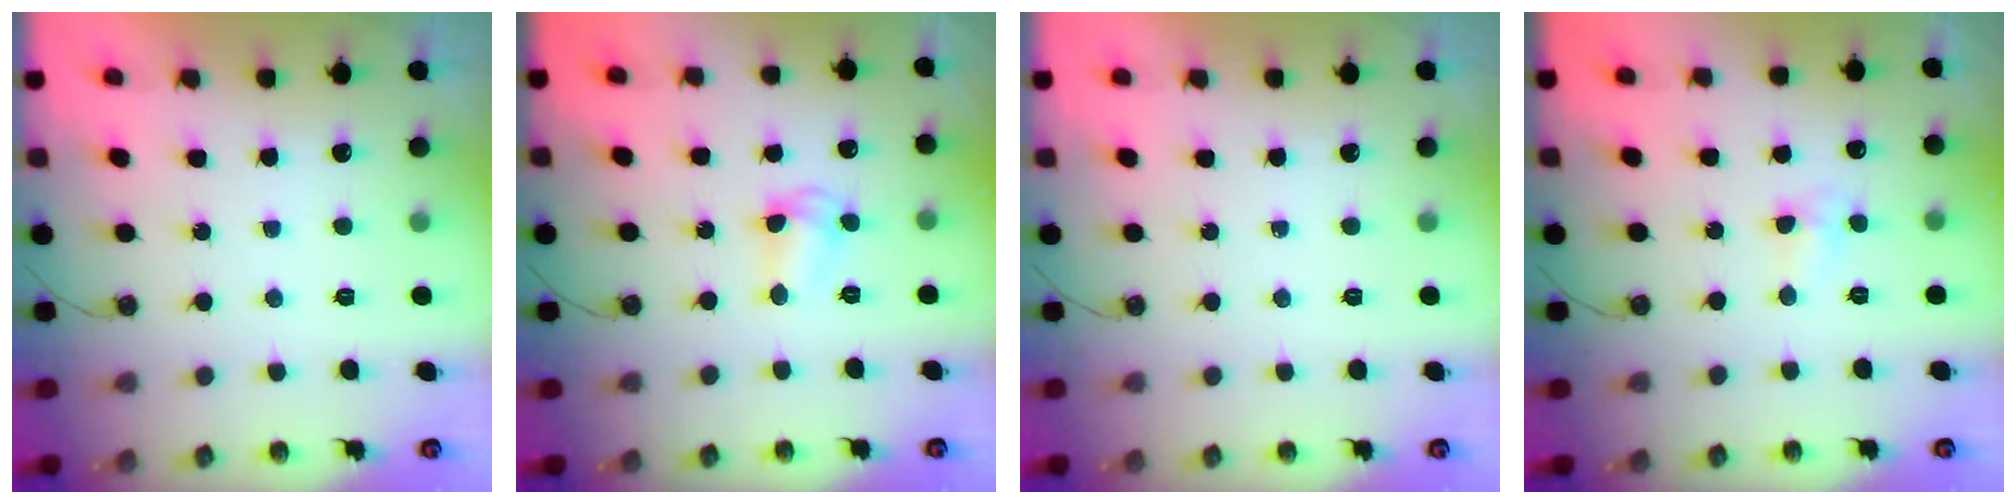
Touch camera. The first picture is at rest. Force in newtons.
{"total": 5.1, "press": 5.0, "slide": 0.3}
{"total": 0.0}
{"total": 4.8, "press": 4.8, "slide": 0.6}